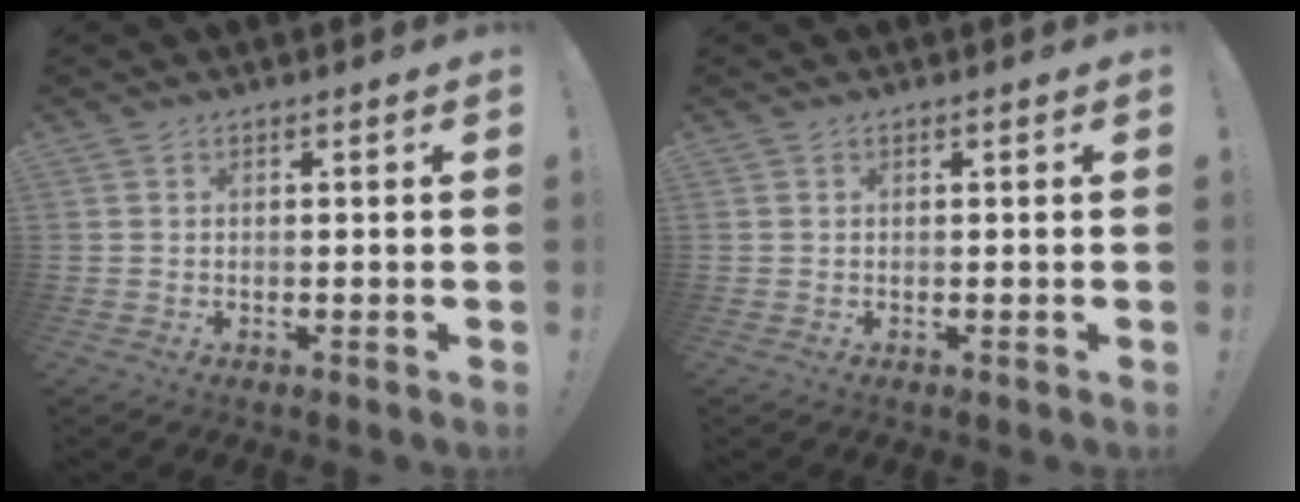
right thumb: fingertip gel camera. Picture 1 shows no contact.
{"total": 0.0}